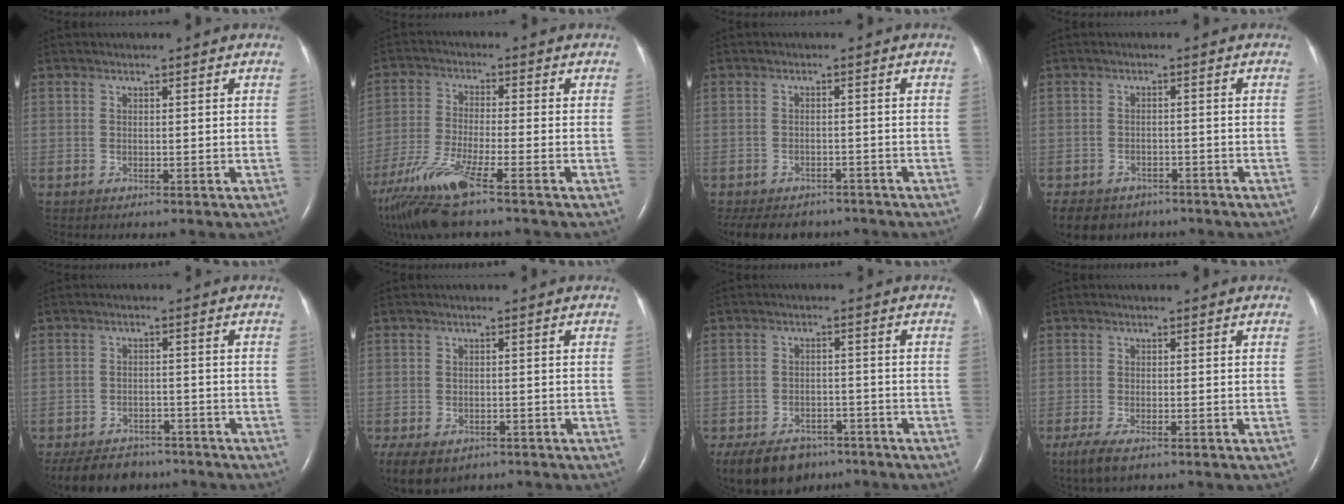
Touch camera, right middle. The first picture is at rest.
{"total": 11.0, "force": [-7.6, 0.1, 7.9], "torque": [-0.164, -0.033, -0.142]}
{"total": 10.6, "force": [-8.8, 5.0, 2.9], "torque": [-0.063, -0.003, -0.111]}
{"total": 9.8, "force": [-7.1, 6.1, 2.8], "torque": [-0.069, -0.011, -0.094]}
{"total": 10.3, "force": [-8.5, 5.0, 3.1], "torque": [-0.057, -0.005, -0.118]}
{"total": 12.8, "force": [-7.5, 8.6, 5.7], "torque": [-0.155, -0.018, -0.094]}
{"total": 12.9, "force": [-9.2, 7.6, 5.0], "torque": [-0.121, -0.008, -0.131]}
{"total": 4.3, "force": [-2.8, 1.3, 3.0], "torque": [-0.066, -0.011, -0.046]}